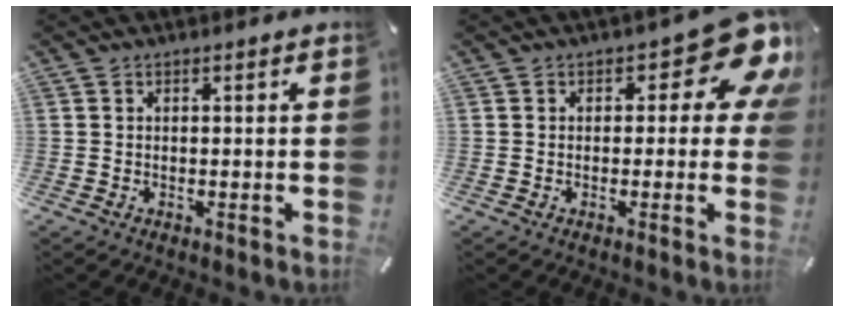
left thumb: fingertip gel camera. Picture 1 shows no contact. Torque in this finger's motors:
{"motor_torque": [2.39, 2.63, 0.50, -0.10, 0.00]}